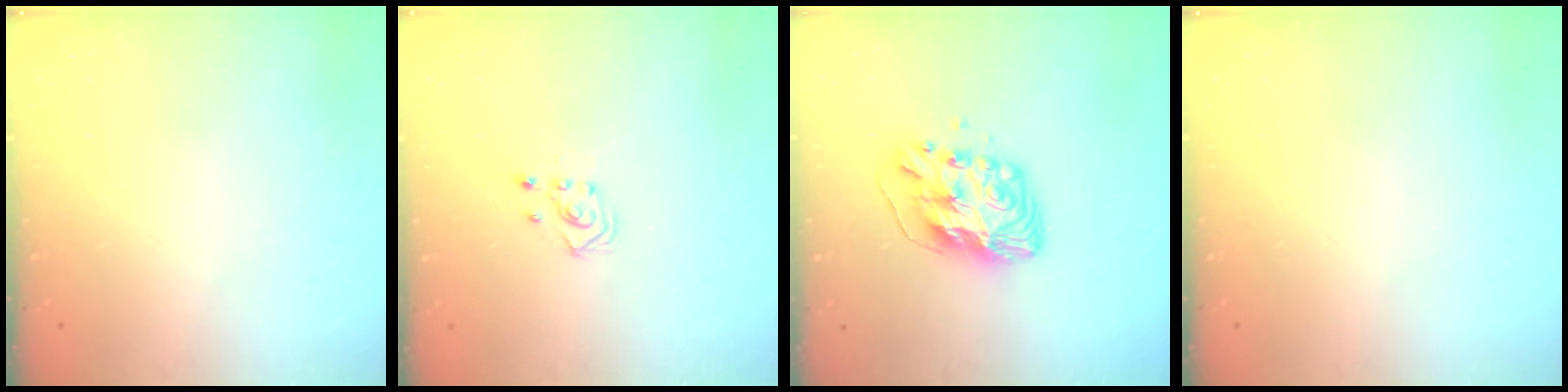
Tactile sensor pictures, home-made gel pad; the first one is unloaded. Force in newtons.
{"total": 2.9, "press": 2.7, "slide": 1.0}
{"total": 11.3, "press": 11.3, "slide": 1.1}
{"total": 0.0}